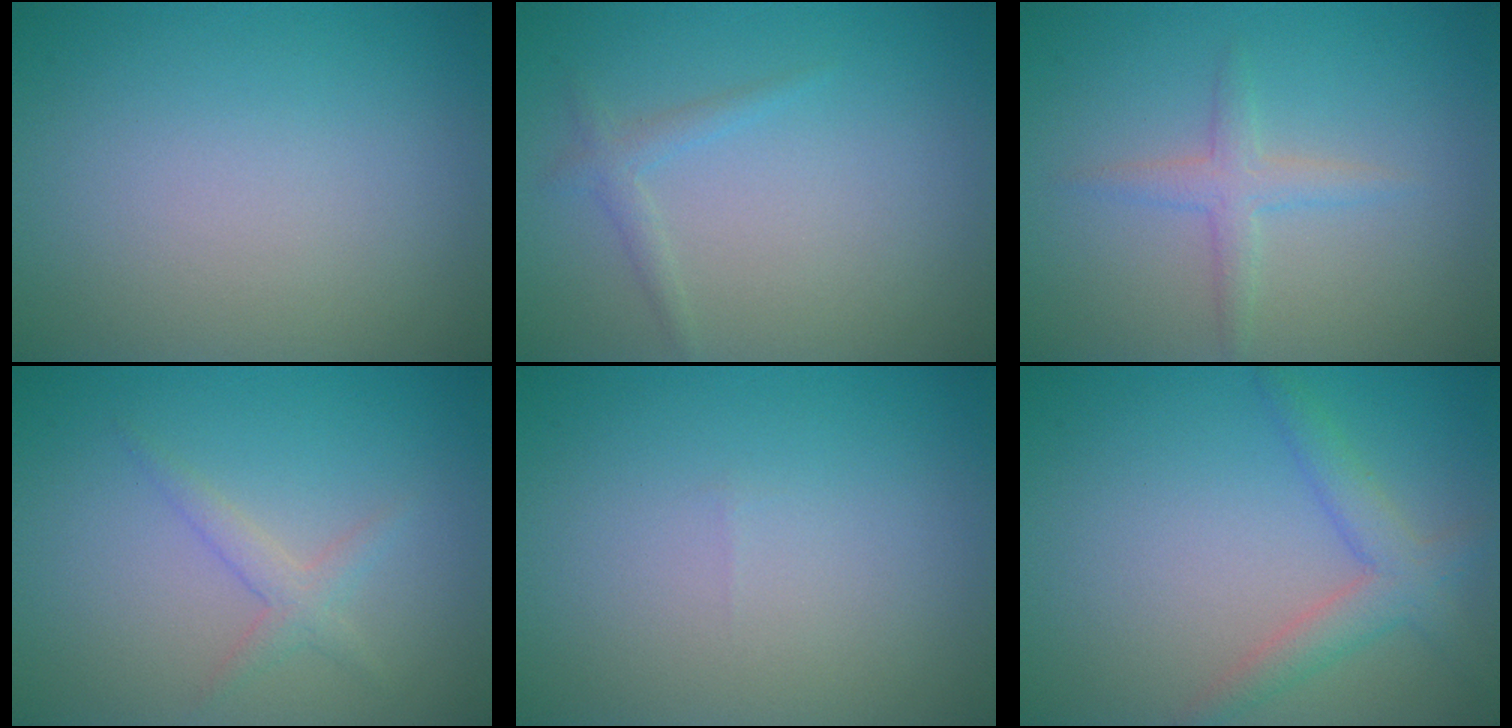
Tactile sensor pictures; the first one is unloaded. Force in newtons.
{"total": 1.2, "press": 1.2, "slide": 0.0}
{"total": 1.7, "press": 1.7, "slide": 0.1}
{"total": 1.6, "press": 1.6, "slide": 0.1}
{"total": 0.0}
{"total": 3.0, "press": 3.0, "slide": 0.1}